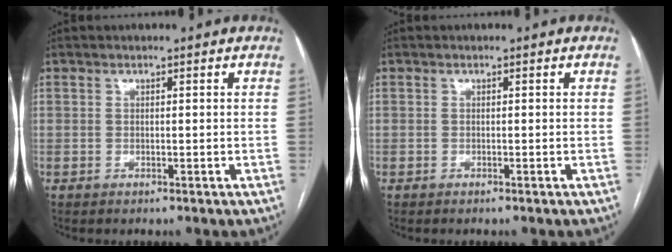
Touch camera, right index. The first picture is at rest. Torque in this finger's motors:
{"motor_torque": [0.10, 0.01, -0.02, 0.00]}